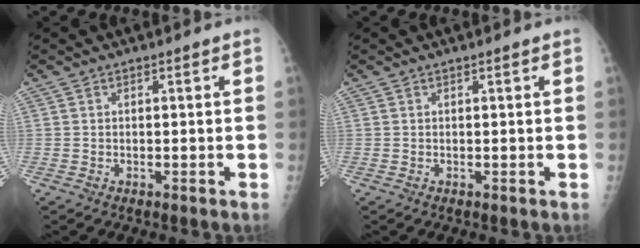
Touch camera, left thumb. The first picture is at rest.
{"total": 0.5, "force": [0.4, -0.1, 0.3], "torque": [-0.010, 0.001, 0.008]}